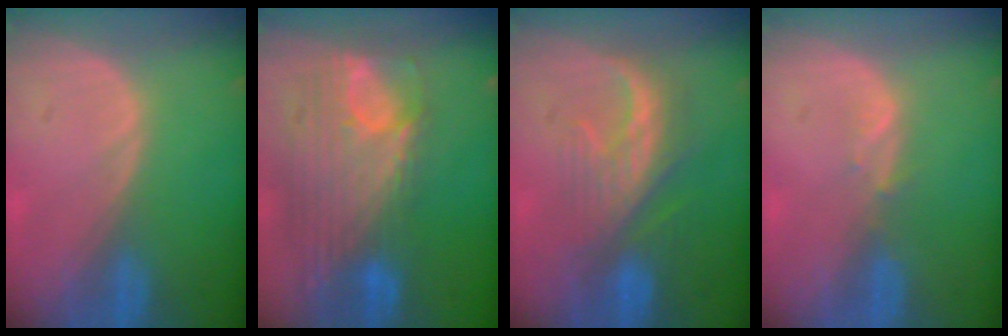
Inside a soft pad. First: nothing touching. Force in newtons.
{"total": 12.1, "press": 10.3, "slide": 6.5}
{"total": 8.1, "press": 7.7, "slide": 2.5}
{"total": 1.4, "press": 1.2, "slide": 0.6}